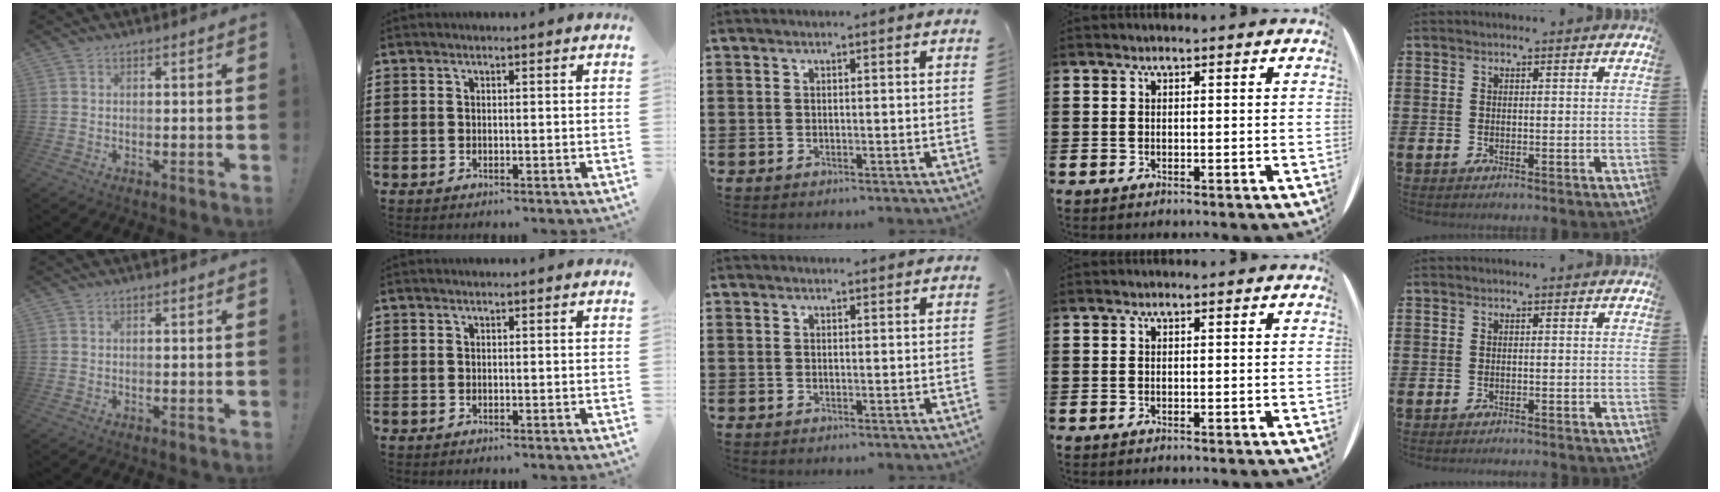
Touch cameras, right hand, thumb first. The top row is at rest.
{"middle": {"total": 0.7, "force": [0.6, 0.1, 0.2], "torque": [0.002, -0.004, 0.010]}, "little": {"total": 0.7, "force": [-0.7, -0.1, 0.0], "torque": [0.000, -0.002, -0.014]}}